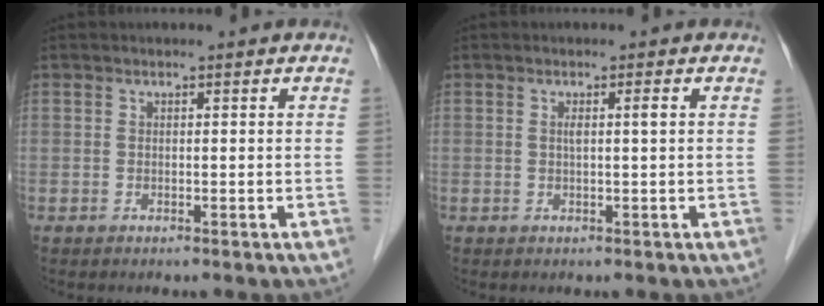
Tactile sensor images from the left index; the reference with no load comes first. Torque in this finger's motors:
{"motor_torque": [0.21, -0.19, 0.08, 0.04]}